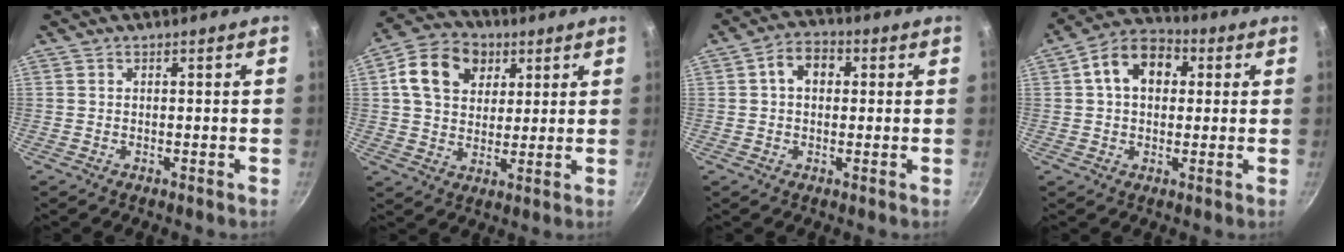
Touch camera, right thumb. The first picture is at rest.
{"total": 13.1, "force": [4.5, 10.0, 7.0], "torque": [-0.105, 0.003, 0.064]}
{"total": 6.2, "force": [1.2, 4.5, 4.1], "torque": [-0.044, 0.012, 0.009]}
{"total": 11.2, "force": [2.5, 8.0, 7.4], "torque": [-0.092, 0.022, 0.022]}